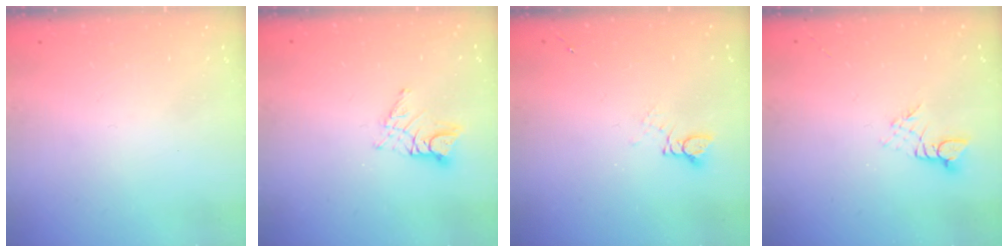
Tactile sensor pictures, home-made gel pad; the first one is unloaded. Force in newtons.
{"total": 7.1, "press": 7.1, "slide": 0.5}
{"total": 2.4, "press": 2.4, "slide": 0.2}
{"total": 2.7, "press": 2.7, "slide": 0.4}